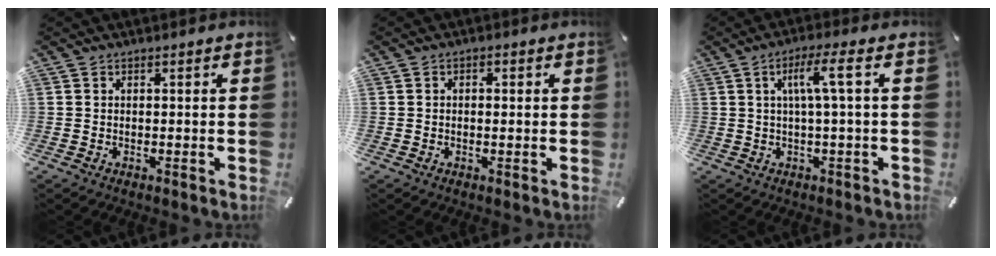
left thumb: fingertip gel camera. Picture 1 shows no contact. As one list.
[{"total": 1.1, "force": [-0.2, 0.7, 0.8], "torque": [-0.016, 0.004, -0.005]}, {"total": 7.0, "force": [1.4, 0.4, 6.9], "torque": [-0.136, 0.004, 0.016]}]